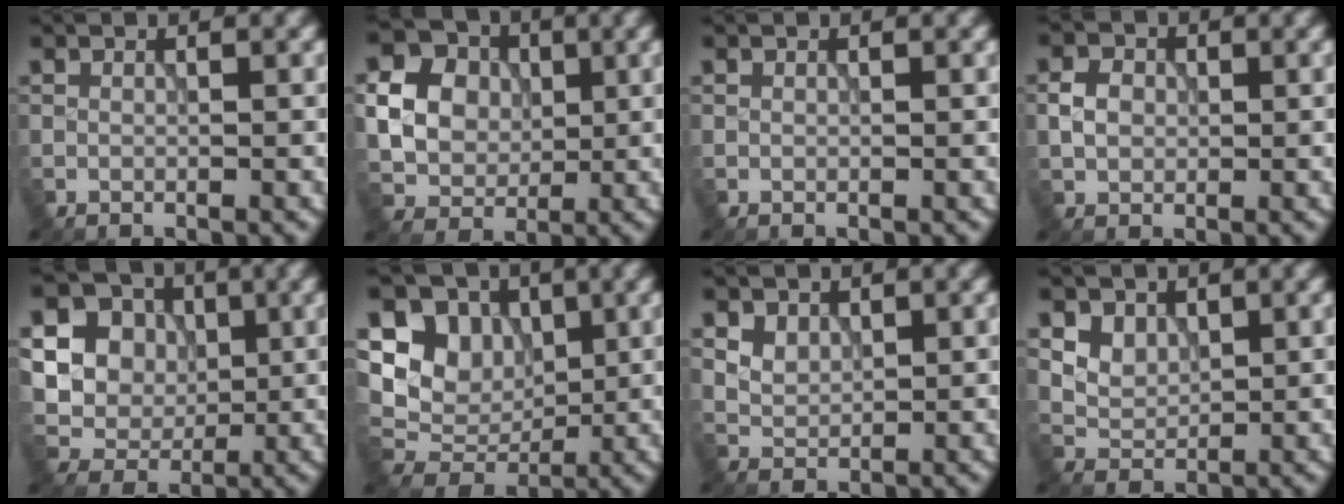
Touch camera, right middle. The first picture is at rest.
{"total": 7.3, "force": [0.9, 6.3, 3.4], "torque": [-0.080, 0.011, 0.004]}
{"total": 0.0}
{"total": 2.2, "force": [0.0, 1.9, 1.1], "torque": [-0.020, 0.001, -0.002]}
{"total": 11.7, "force": [2.8, 10.3, 4.7], "torque": [-0.129, 0.021, 0.049]}
{"total": 7.8, "force": [2.1, 6.4, 4.1], "torque": [-0.072, -0.006, 0.027]}
{"total": 2.4, "force": [1.4, 1.7, 0.9], "torque": [-0.025, -0.007, 0.038]}
{"total": 3.0, "force": [1.6, 2.2, 1.2], "torque": [-0.032, -0.010, 0.045]}